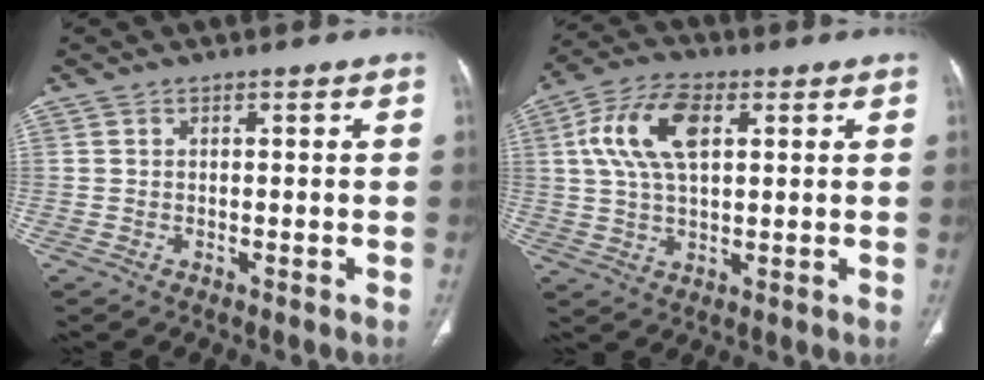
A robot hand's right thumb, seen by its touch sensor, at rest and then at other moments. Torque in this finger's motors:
{"motor_torque": [0.85, 1.00, 0.29, -0.21, 0.18]}